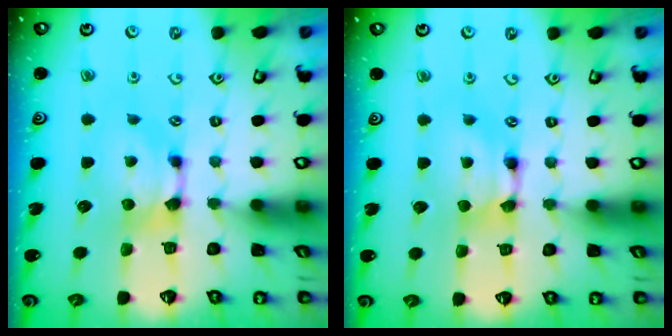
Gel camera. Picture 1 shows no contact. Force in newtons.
{"total": 1.8, "press": 1.8, "slide": 0.1}